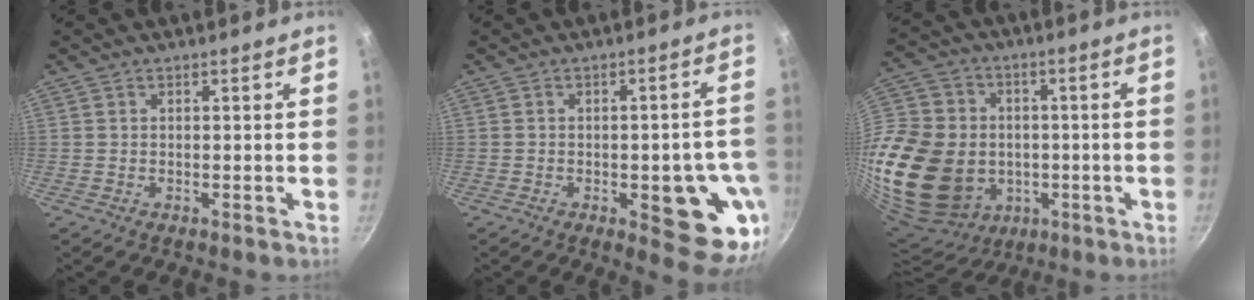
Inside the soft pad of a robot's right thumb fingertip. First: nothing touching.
{"total": 14.3, "force": [-4.2, 5.6, 12.5], "torque": [-0.094, 0.014, -0.051]}
{"total": 31.6, "force": [-4.4, 25.2, 18.7], "torque": [-0.420, 0.025, -0.051]}